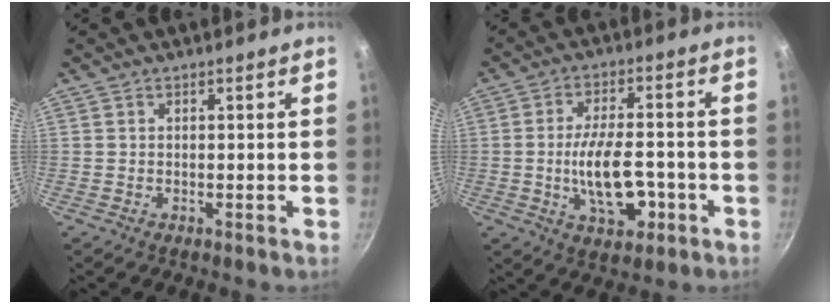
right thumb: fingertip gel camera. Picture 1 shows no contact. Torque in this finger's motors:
{"motor_torque": [2.60, 2.41, 1.52, -0.08, 0.39]}